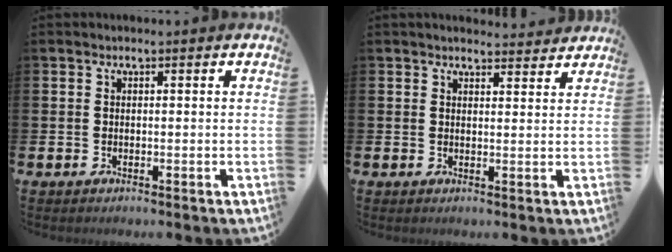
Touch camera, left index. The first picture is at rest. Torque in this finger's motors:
{"motor_torque": [1.08, -1.06, 0.13, 0.00]}